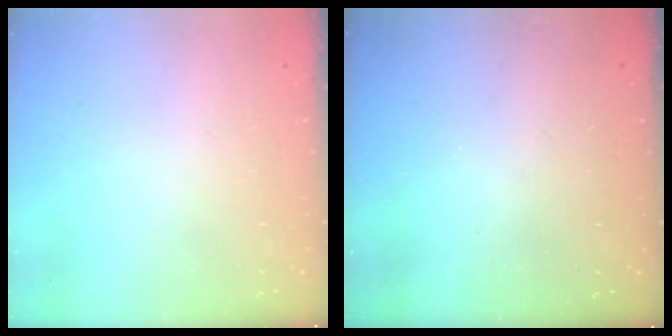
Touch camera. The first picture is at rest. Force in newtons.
{"total": 3.2, "press": 3.2, "slide": 0.1}